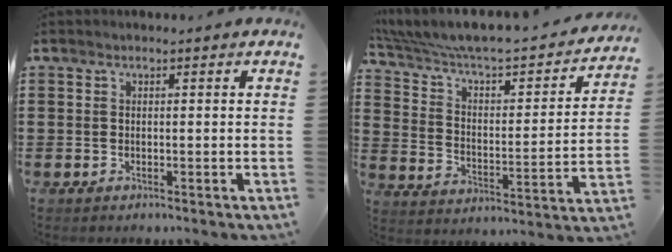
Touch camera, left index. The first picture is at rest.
{"total": 4.8, "force": [3.9, 1.5, 2.3], "torque": [-0.068, -0.045, 0.059]}